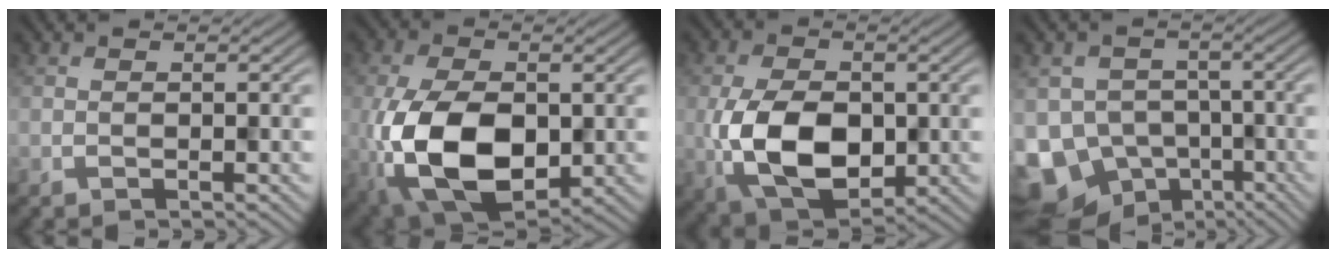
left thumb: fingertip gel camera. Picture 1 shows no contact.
{"total": 14.0, "force": [-3.0, 8.4, 10.9], "torque": [-0.240, -0.034, -0.044]}
{"total": 10.0, "force": [-1.6, 6.3, 7.6], "torque": [-0.164, -0.015, -0.024]}
{"total": 12.8, "force": [-7.5, 9.3, 4.5], "torque": [-0.119, -0.027, -0.107]}